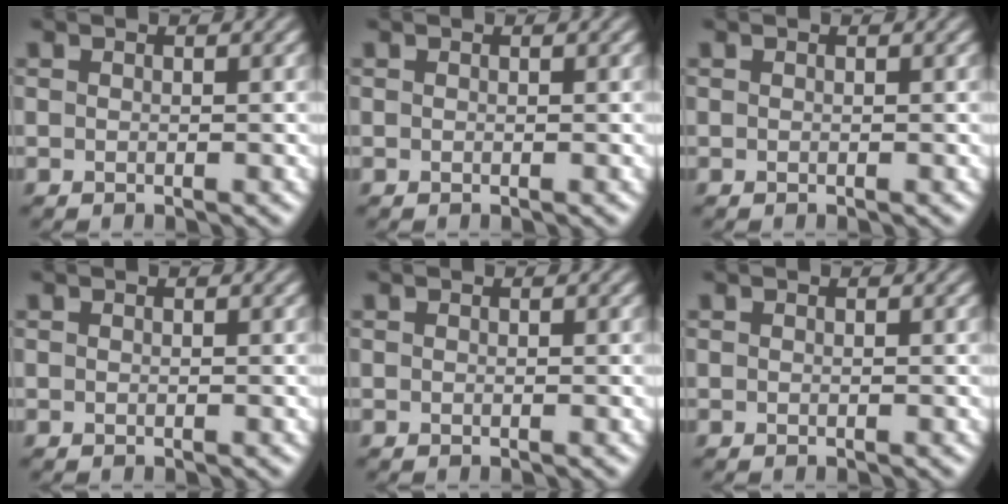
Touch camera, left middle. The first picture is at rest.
{"total": 0.0}
{"total": 0.0}
{"total": 0.0}
{"total": 0.0}
{"total": 0.0}